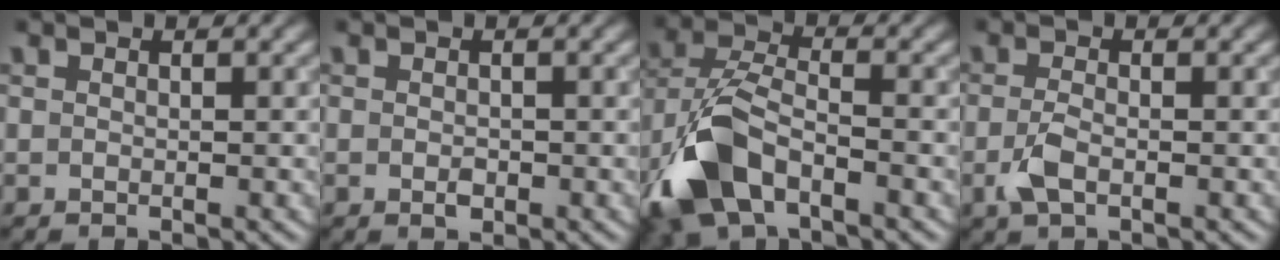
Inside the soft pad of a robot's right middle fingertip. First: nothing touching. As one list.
[{"total": 1.0, "force": [-0.3, 0.6, 0.7], "torque": [-0.011, -0.002, -0.004]}, {"total": 8.0, "force": [-4.3, 3.8, 5.6], "torque": [-0.130, -0.002, -0.093]}, {"total": 2.2, "force": [-0.8, 0.9, 1.8], "torque": [-0.044, -0.005, -0.020]}]